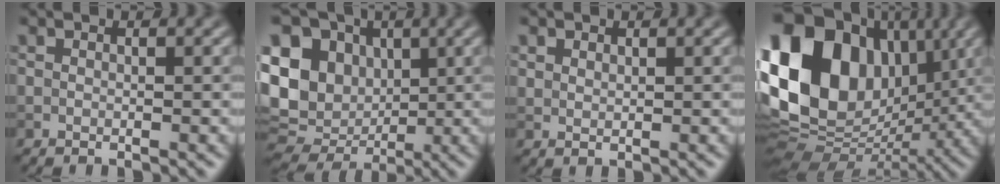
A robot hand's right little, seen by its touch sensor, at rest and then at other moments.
{"total": 13.4, "force": [1.6, 11.0, 7.4], "torque": [-0.157, 0.006, 0.018]}
{"total": 0.7, "force": [0.6, 0.3, 0.1], "torque": [-0.002, -0.001, 0.012]}
{"total": 17.4, "force": [3.6, 12.8, 11.1], "torque": [-0.233, 0.027, 0.051]}